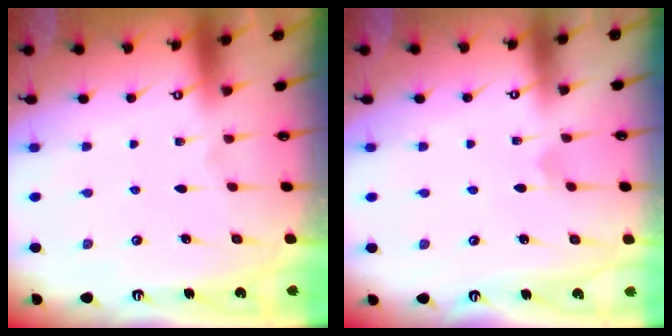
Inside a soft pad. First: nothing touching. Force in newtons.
{"total": 2.7, "press": 2.7, "slide": 0.1}